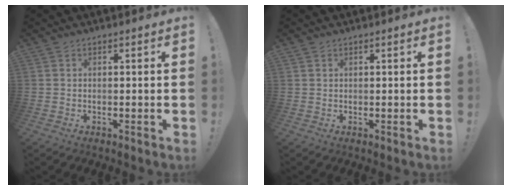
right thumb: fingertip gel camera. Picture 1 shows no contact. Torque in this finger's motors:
{"motor_torque": [0.06, -0.19, -0.15, -0.15, -0.07]}